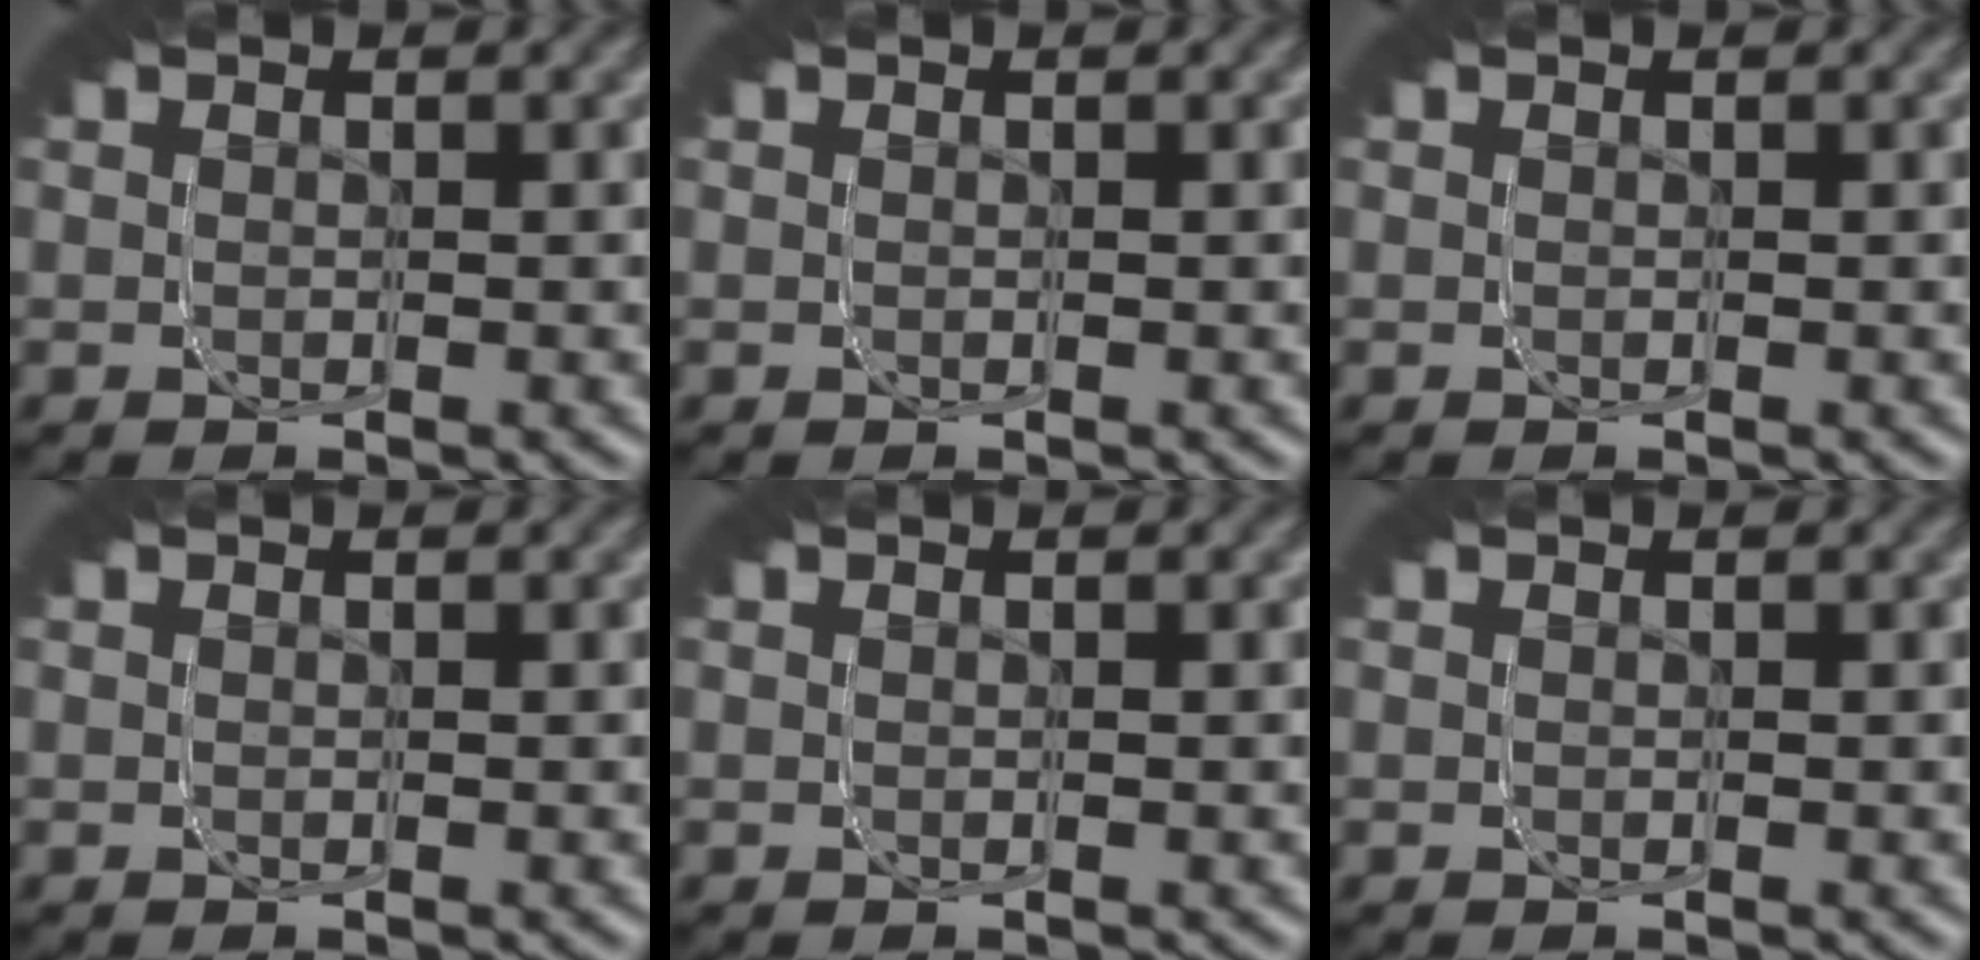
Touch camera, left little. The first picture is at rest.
{"total": 0.0}
{"total": 0.0}
{"total": 0.0}
{"total": 0.0}
{"total": 0.0}